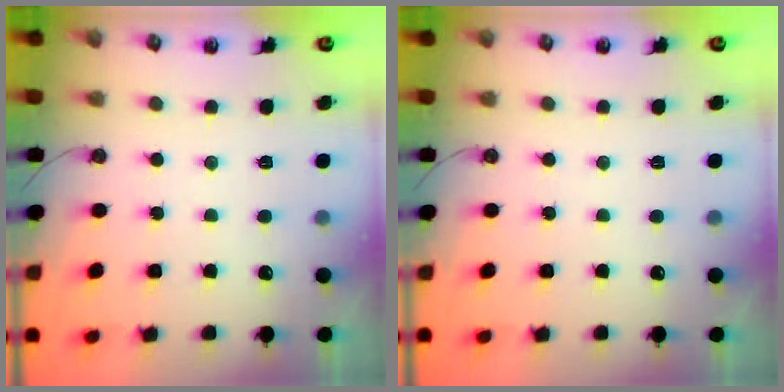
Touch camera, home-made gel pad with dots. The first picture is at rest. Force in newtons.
{"total": 0.0}